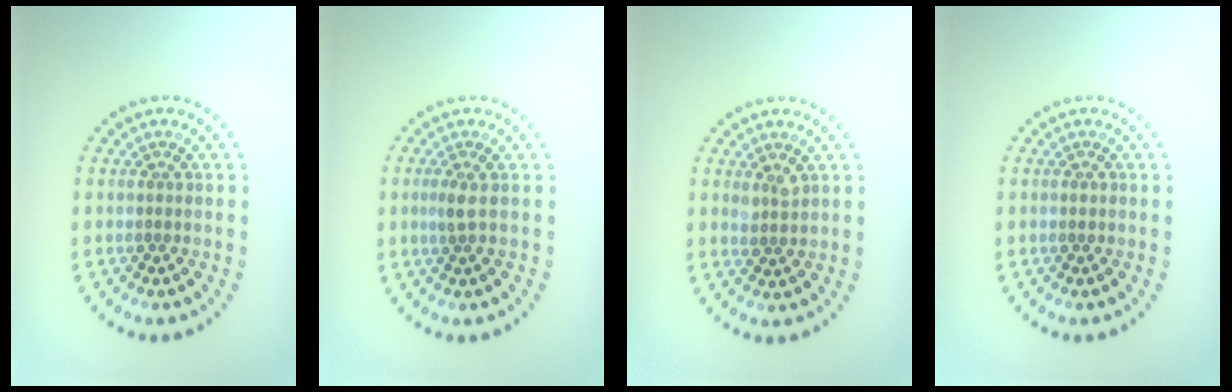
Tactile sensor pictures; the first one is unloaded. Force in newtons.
{"total": 1.3, "press": 1.0, "slide": 0.8}
{"total": 1.2, "press": 1.1, "slide": 0.5}
{"total": 0.6, "press": 0.6, "slide": 0.1}